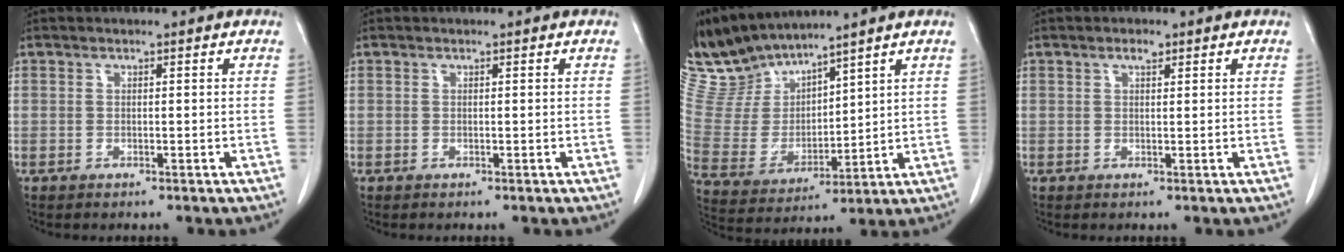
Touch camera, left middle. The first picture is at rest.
{"total": 0.0}
{"total": 10.5, "force": [10.2, 1.4, 1.7], "torque": [-0.060, 0.003, 0.231]}
{"total": 1.4, "force": [0.9, 0.5, 0.9], "torque": [-0.017, 0.001, 0.015]}